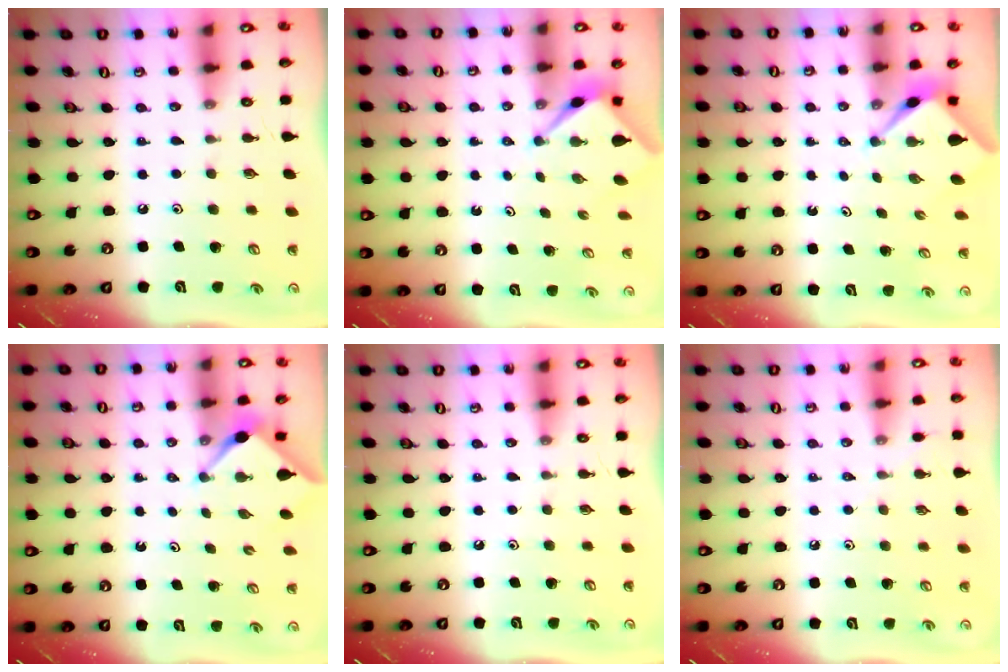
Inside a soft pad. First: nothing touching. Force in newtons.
{"total": 2.8, "press": 2.8, "slide": 0.1}
{"total": 2.6, "press": 2.6, "slide": 0.2}
{"total": 3.1, "press": 3.0, "slide": 0.3}
{"total": 0.0}
{"total": 1.8, "press": 1.7, "slide": 0.4}